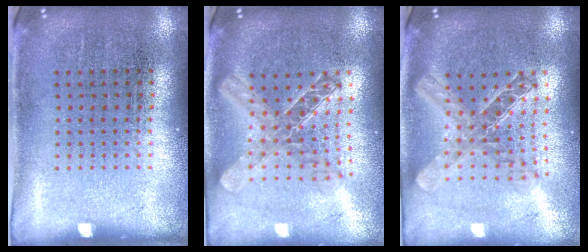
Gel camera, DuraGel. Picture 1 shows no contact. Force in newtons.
{"total": 1.9, "press": 1.6, "slide": 1.0}
{"total": 2.0, "press": 1.7, "slide": 1.1}